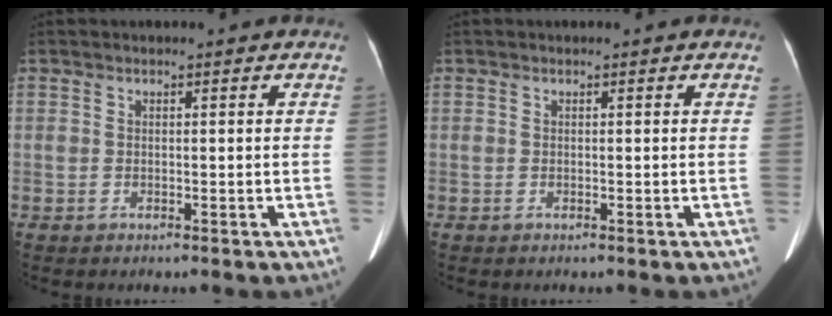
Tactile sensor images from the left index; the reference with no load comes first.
{"total": 0.0}